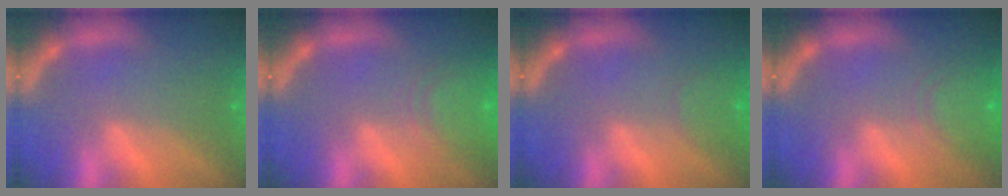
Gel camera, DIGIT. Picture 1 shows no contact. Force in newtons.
{"total": 6.1}
{"total": 2.4}
{"total": 5.1}